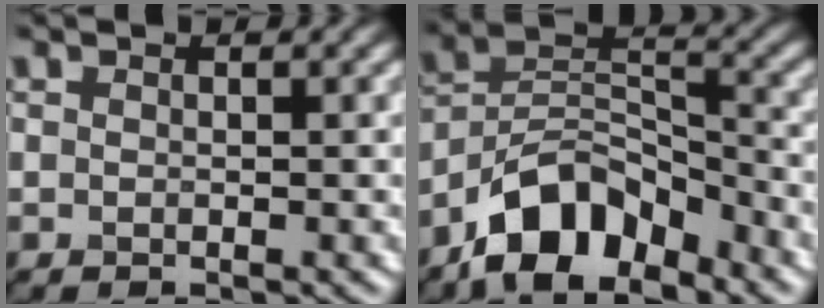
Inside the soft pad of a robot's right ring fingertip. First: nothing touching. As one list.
[{"total": 8.8, "force": [-6.3, 4.0, 4.8], "torque": [-0.071, 0.007, -0.128]}]